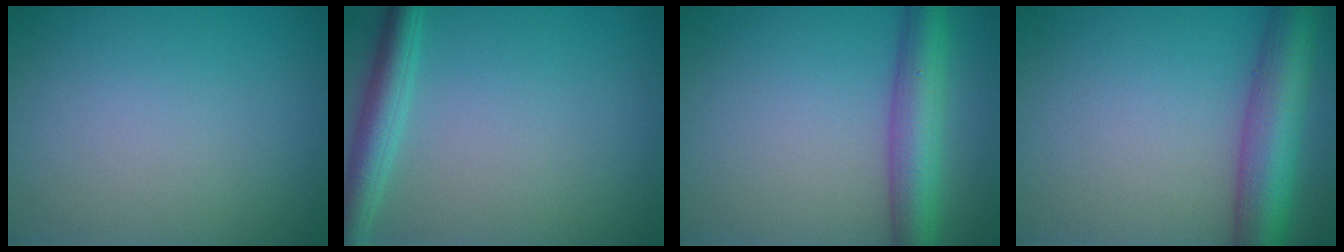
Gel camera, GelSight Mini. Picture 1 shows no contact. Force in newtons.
{"total": 3.4, "press": 3.4, "slide": 0.3}
{"total": 5.5, "press": 5.5, "slide": 0.2}
{"total": 7.4, "press": 7.4, "slide": 0.4}